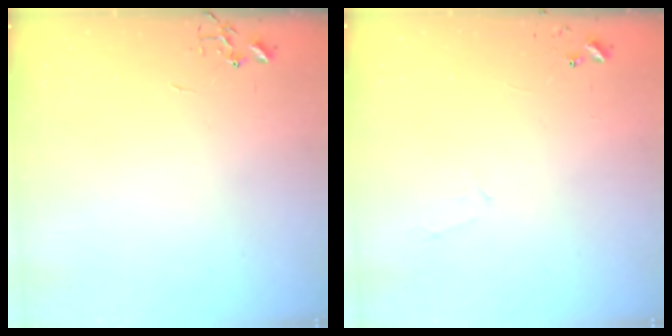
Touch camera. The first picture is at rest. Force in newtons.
{"total": 5.4, "press": 5.4, "slide": 0.4}